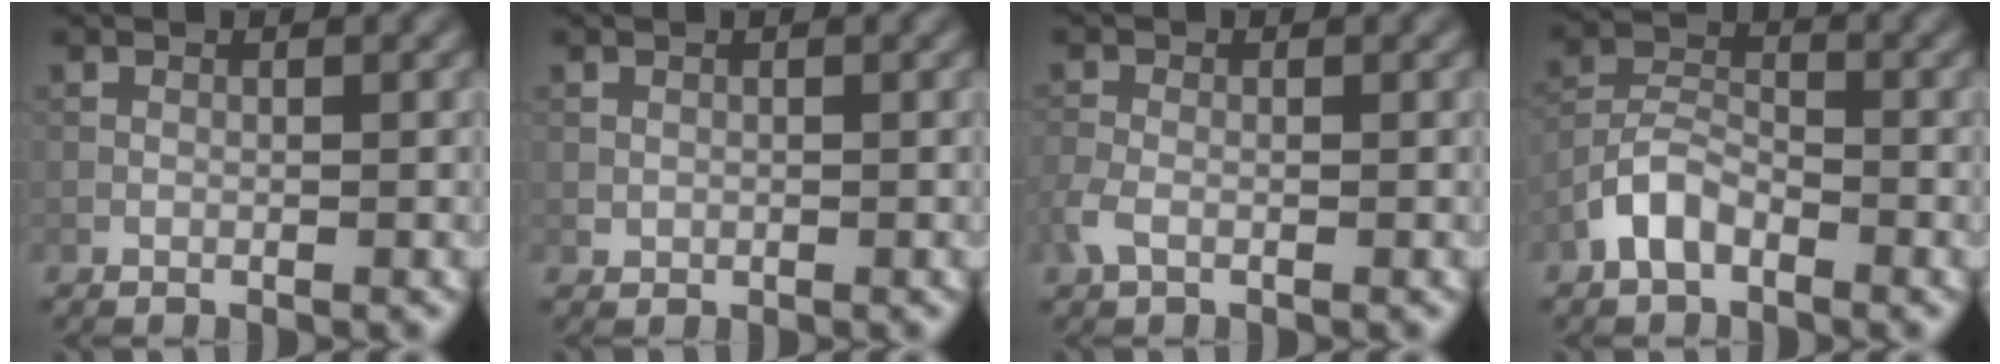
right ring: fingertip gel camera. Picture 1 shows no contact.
{"total": 0.6, "force": [0.6, 0.3, 0.0], "torque": [0.003, 0.000, 0.010]}
{"total": 2.0, "force": [-0.9, 1.1, 1.4], "torque": [-0.042, -0.002, -0.028]}
{"total": 3.3, "force": [-1.8, 1.9, 1.9], "torque": [-0.039, 0.014, -0.045]}